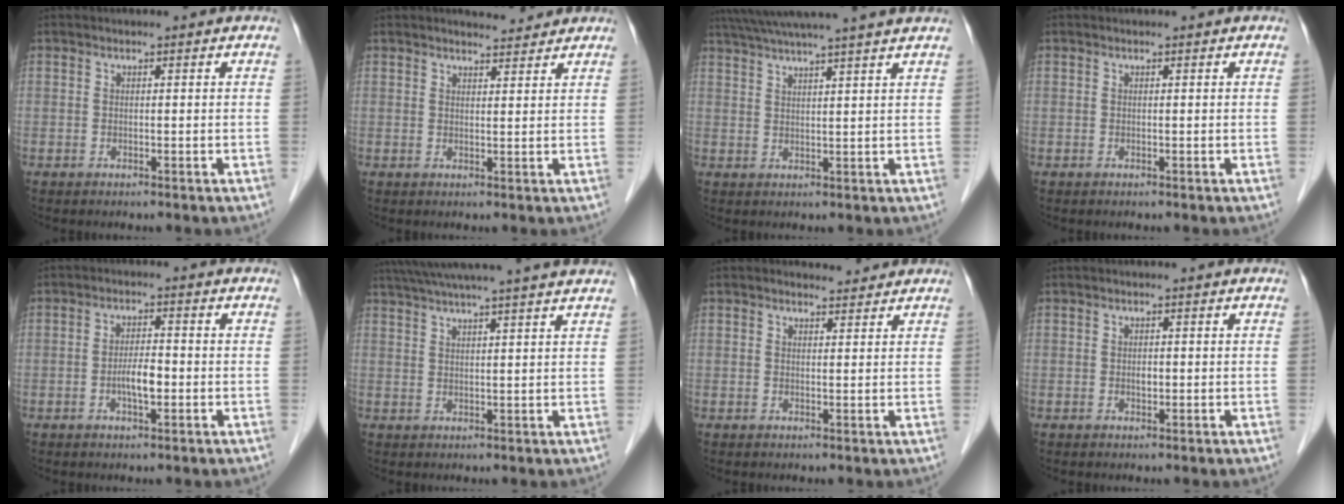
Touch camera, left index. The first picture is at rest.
{"total": 3.4, "force": [3.3, 0.7, 0.6], "torque": [-0.011, 0.004, 0.043]}
{"total": 14.6, "force": [12.7, -1.3, 7.0], "torque": [-0.124, 0.017, 0.173]}
{"total": 0.0}
{"total": 3.6, "force": [-1.1, 0.9, 3.3], "torque": [-0.062, 0.001, -0.019]}
{"total": 16.4, "force": [14.3, -1.0, 8.0], "torque": [-0.139, 0.020, 0.191]}
{"total": 2.1, "force": [2.0, 0.6, 0.0], "torque": [-0.007, 0.002, 0.028]}
{"total": 0.8, "force": [-0.1, 0.5, 0.6], "torque": [-0.012, -0.001, -0.002]}